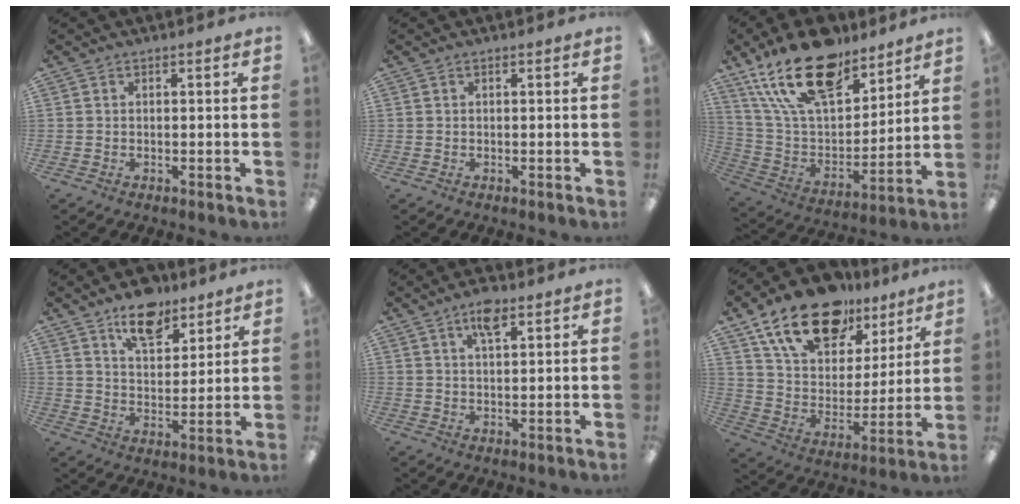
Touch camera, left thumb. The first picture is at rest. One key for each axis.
{"total": 0.0}
{"total": 22.7, "fx": 15.7, "fy": 10.4, "fz": 12.6, "tx": -0.245, "ty": -0.083, "tz": 0.280}
{"total": 11.5, "fx": 8.5, "fy": 5.6, "fz": 5.4, "tx": -0.066, "ty": -0.049, "tz": 0.149}
{"total": 5.7, "fx": 3.4, "fy": 2.0, "fz": 4.0, "tx": -0.071, "ty": -0.002, "tz": 0.057}
{"total": 19.3, "fx": 13.4, "fy": 10.4, "fz": 9.2, "tx": -0.171, "ty": -0.071, "tz": 0.241}